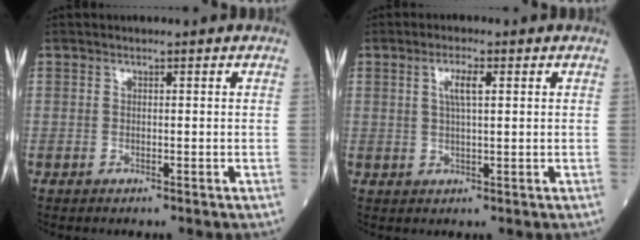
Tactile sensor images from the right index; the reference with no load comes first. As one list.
[{"total": 3.4, "force": [1.1, 0.6, 3.1], "torque": [-0.061, 0.003, 0.020]}]